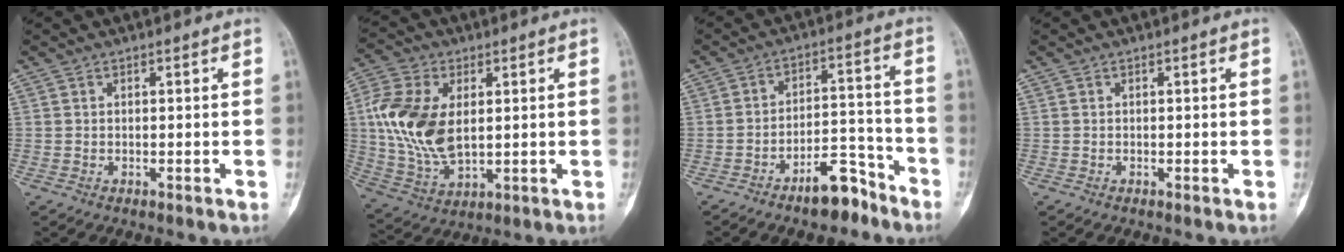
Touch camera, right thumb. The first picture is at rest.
{"total": 15.5, "force": [2.1, 9.2, 12.3], "torque": [-0.250, -0.006, 0.046]}
{"total": 9.0, "force": [-6.5, 3.8, 5.0], "torque": [-0.058, 0.066, -0.107]}
{"total": 0.0}